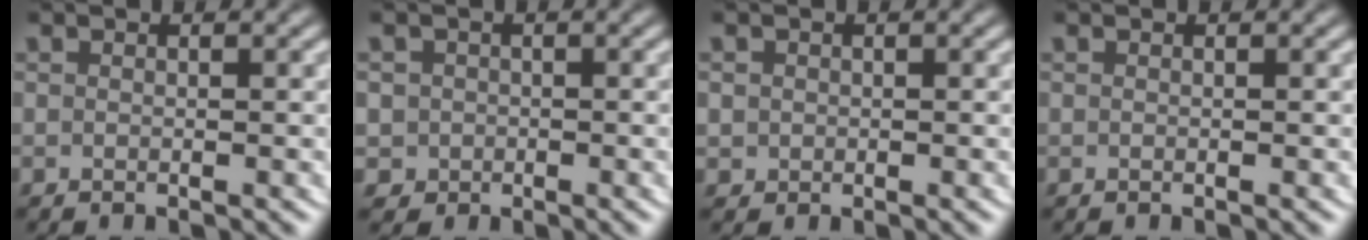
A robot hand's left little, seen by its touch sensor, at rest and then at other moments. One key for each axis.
{"total": 5.2, "fx": -0.8, "fy": 5.0, "fz": 1.2, "tx": -0.042, "ty": -0.019, "tz": -0.015}
{"total": 2.2, "fx": 0.1, "fy": 2.1, "fz": 0.6, "tx": -0.026, "ty": -0.009, "tz": 0.006}
{"total": 0.0}